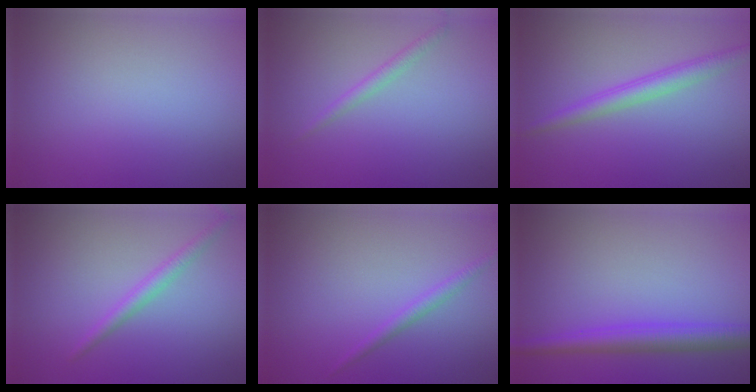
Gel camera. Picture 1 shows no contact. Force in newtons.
{"total": 1.2, "press": 1.2, "slide": 0.0}
{"total": 2.7, "press": 2.7, "slide": 0.1}
{"total": 1.9, "press": 1.9, "slide": 0.1}
{"total": 1.3, "press": 1.3, "slide": 0.1}
{"total": 3.7, "press": 3.7, "slide": 0.0}